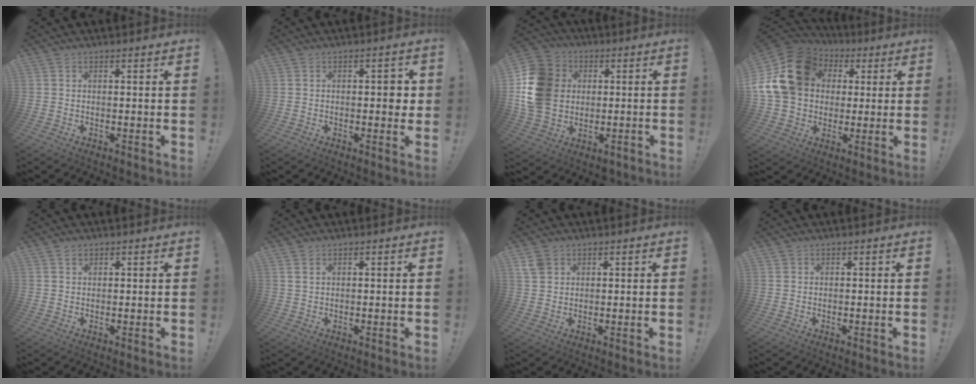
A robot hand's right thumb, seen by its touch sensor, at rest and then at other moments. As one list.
[{"total": 2.8, "force": [-0.1, 1.7, 2.2], "torque": [-0.021, 0.004, -0.006]}, {"total": 19.1, "force": [0.7, 16.1, 10.3], "torque": [-0.190, 0.016, 0.028]}, {"total": 21.4, "force": [5.0, 17.2, 11.6], "torque": [-0.199, -0.016, 0.116]}, {"total": 1.3, "force": [1.0, 0.7, 0.4], "torque": [-0.003, -0.003, 0.018]}, {"total": 1.5, "force": [0.9, 0.7, 1.0], "torque": [-0.014, -0.001, 0.015]}, {"total": 4.1, "force": [2.4, 2.9, 1.7], "torque": [-0.030, -0.005, 0.048]}, {"total": 0.7, "force": [0.5, 0.5, 0.0], "torque": [0.004, -0.002, 0.008]}]